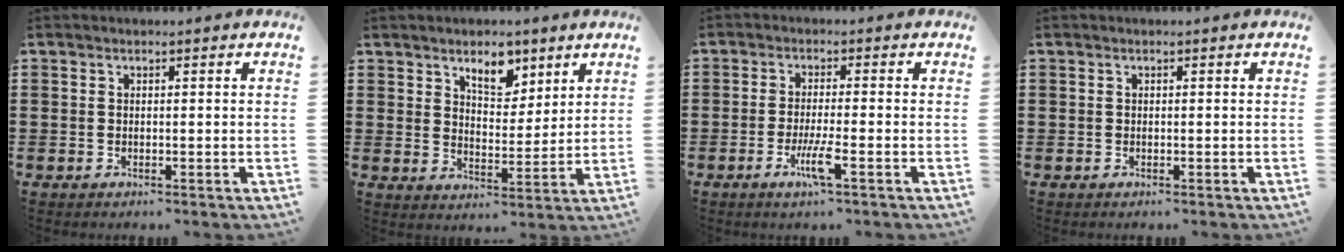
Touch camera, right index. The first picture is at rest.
{"total": 6.3, "force": [4.5, 3.2, 3.0], "torque": [-0.050, -0.005, 0.079]}
{"total": 4.7, "force": [-2.2, 0.1, 4.1], "torque": [-0.082, -0.016, -0.040]}
{"total": 0.0}